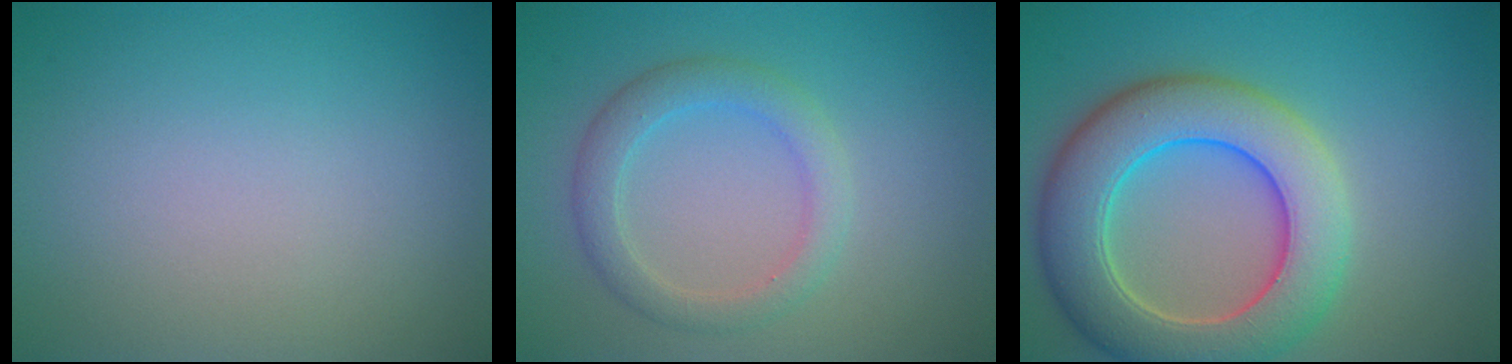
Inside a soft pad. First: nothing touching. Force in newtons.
{"total": 3.0, "press": 2.9, "slide": 0.3}
{"total": 9.2, "press": 9.2, "slide": 0.6}